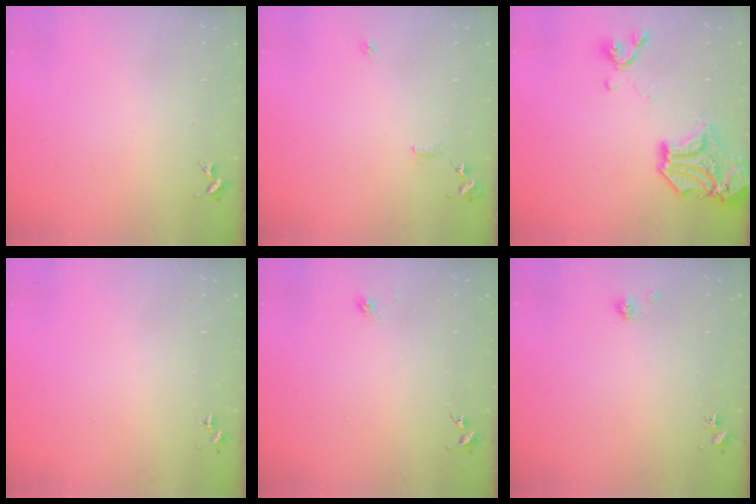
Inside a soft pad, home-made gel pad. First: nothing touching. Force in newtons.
{"total": 7.4, "press": 7.4, "slide": 0.7}
{"total": 17.6, "press": 17.6, "slide": 1.5}
{"total": 0.0}
{"total": 3.2, "press": 2.7, "slide": 1.7}
{"total": 4.0, "press": 3.8, "slide": 1.4}